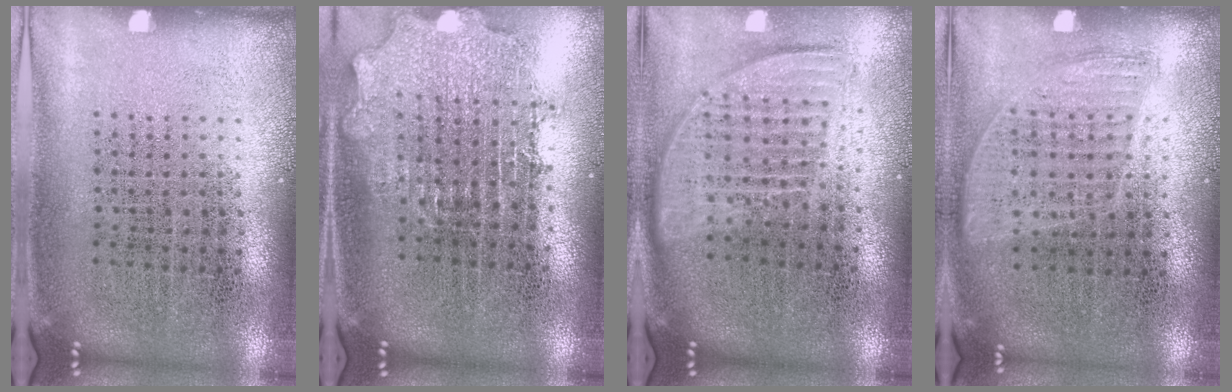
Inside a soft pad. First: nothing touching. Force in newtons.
{"total": 2.0, "press": 1.6, "slide": 1.2}
{"total": 1.8, "press": 1.6, "slide": 1.0}
{"total": 0.9, "press": 0.8, "slide": 0.4}